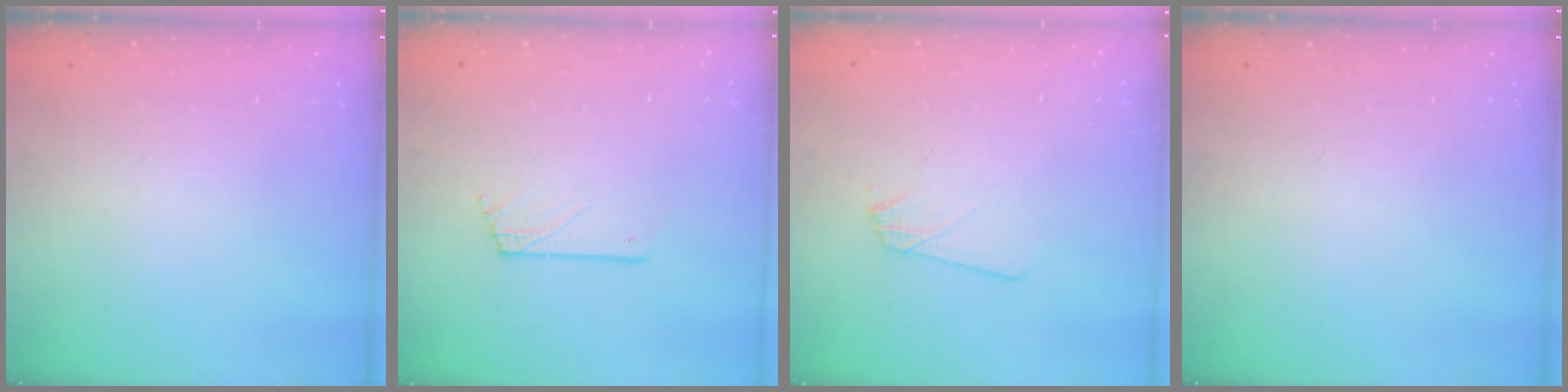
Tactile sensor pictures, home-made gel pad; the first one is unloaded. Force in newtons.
{"total": 1.0, "press": 1.0, "slide": 0.1}
{"total": 3.5, "press": 3.5, "slide": 0.3}
{"total": 0.0}